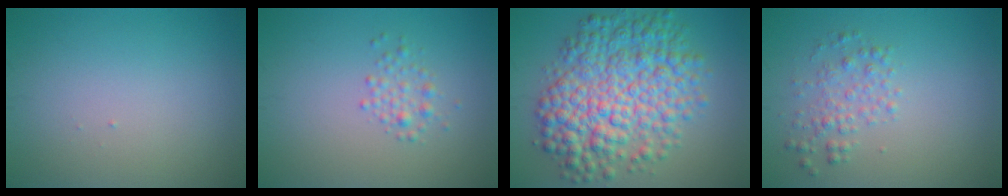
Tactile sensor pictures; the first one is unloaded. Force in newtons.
{"total": 2.2, "press": 2.2, "slide": 0.0}
{"total": 10.0, "press": 10.0, "slide": 0.1}
{"total": 2.2, "press": 2.2, "slide": 0.1}